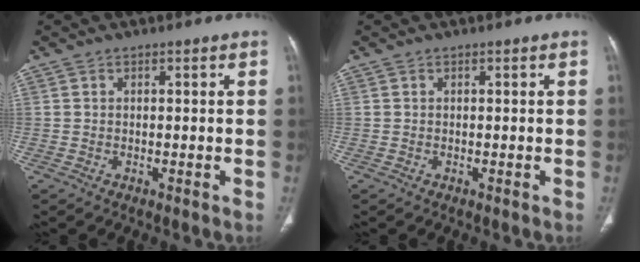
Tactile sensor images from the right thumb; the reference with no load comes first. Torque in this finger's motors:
{"motor_torque": [0.37, 0.63, 0.18, -0.04, -0.01]}